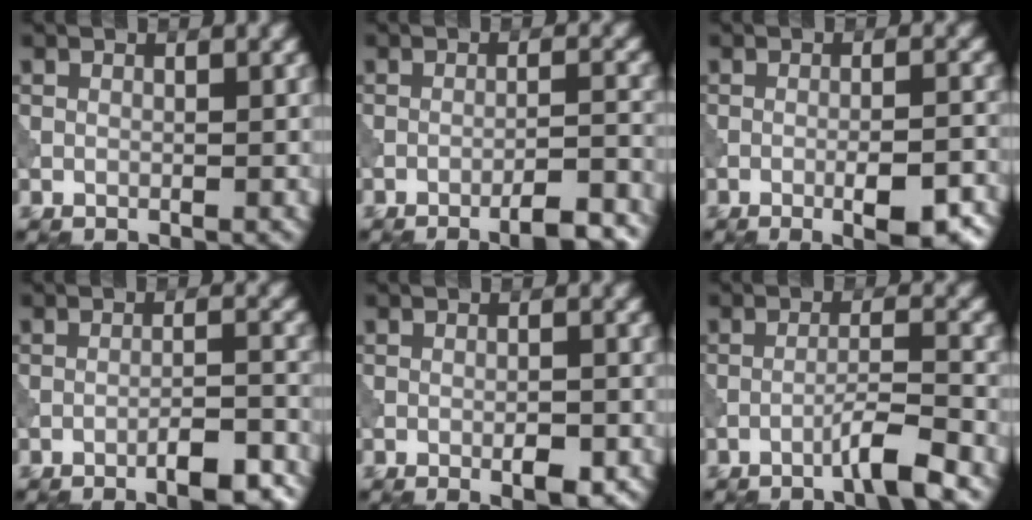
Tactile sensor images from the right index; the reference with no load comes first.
{"total": 5.4, "force": [-4.1, 1.0, 3.4], "torque": [-0.047, 0.011, -0.058]}
{"total": 5.8, "force": [-2.9, 1.5, 4.8], "torque": [-0.076, 0.010, -0.032]}
{"total": 4.5, "force": [-3.0, 1.0, 3.3], "torque": [-0.053, 0.009, -0.043]}
{"total": 2.3, "force": [-1.0, 0.7, 1.9], "torque": [-0.028, 0.002, -0.014]}
{"total": 3.3, "force": [-2.2, 0.0, 2.5], "torque": [-0.036, 0.014, -0.050]}